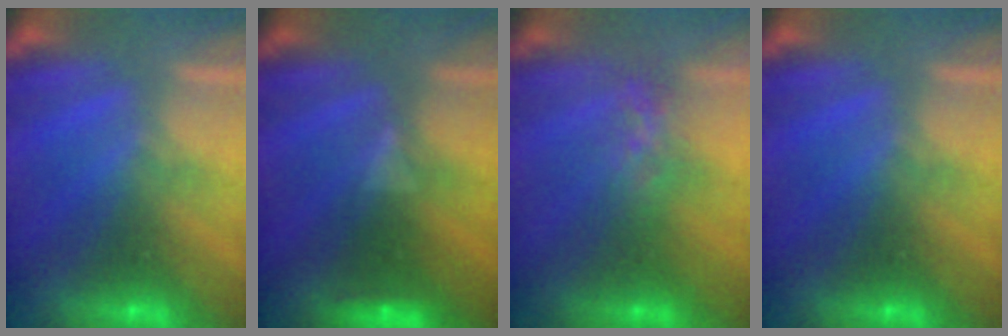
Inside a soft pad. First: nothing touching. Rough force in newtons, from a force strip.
{"total": 2.9}
{"total": 4.8}
{"total": 0.0}